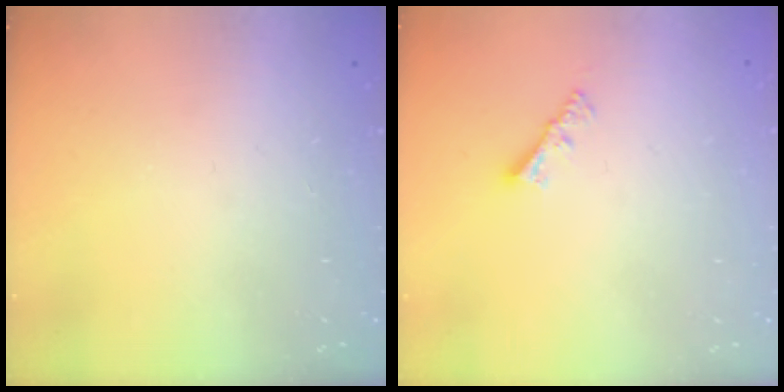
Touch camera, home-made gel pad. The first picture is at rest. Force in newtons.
{"total": 3.5, "press": 3.5, "slide": 0.3}